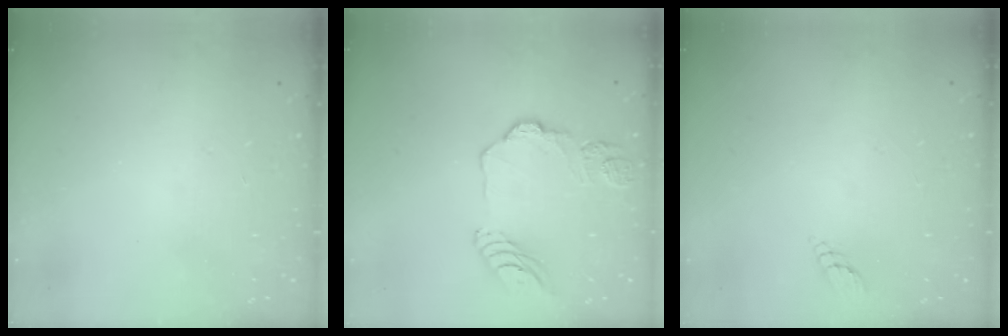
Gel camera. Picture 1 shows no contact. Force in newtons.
{"total": 13.0, "press": 12.9, "slide": 1.3}
{"total": 2.9, "press": 2.9, "slide": 0.3}